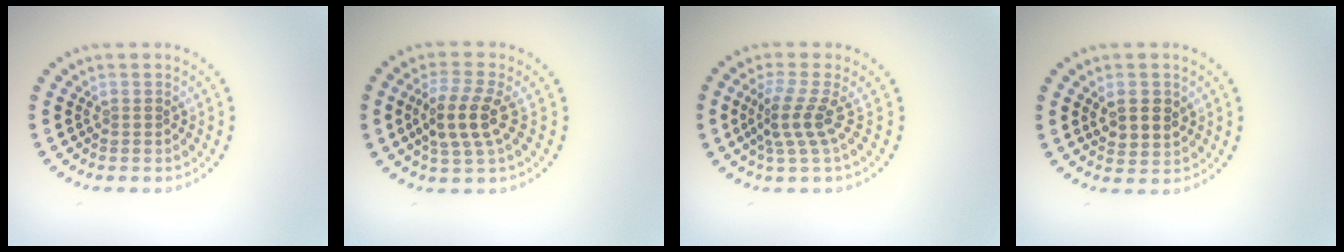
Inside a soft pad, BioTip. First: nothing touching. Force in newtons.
{"total": 3.8, "press": 3.4, "slide": 1.7}
{"total": 2.9, "press": 2.0, "slide": 2.2}
{"total": 2.7, "press": 2.6, "slide": 0.7}